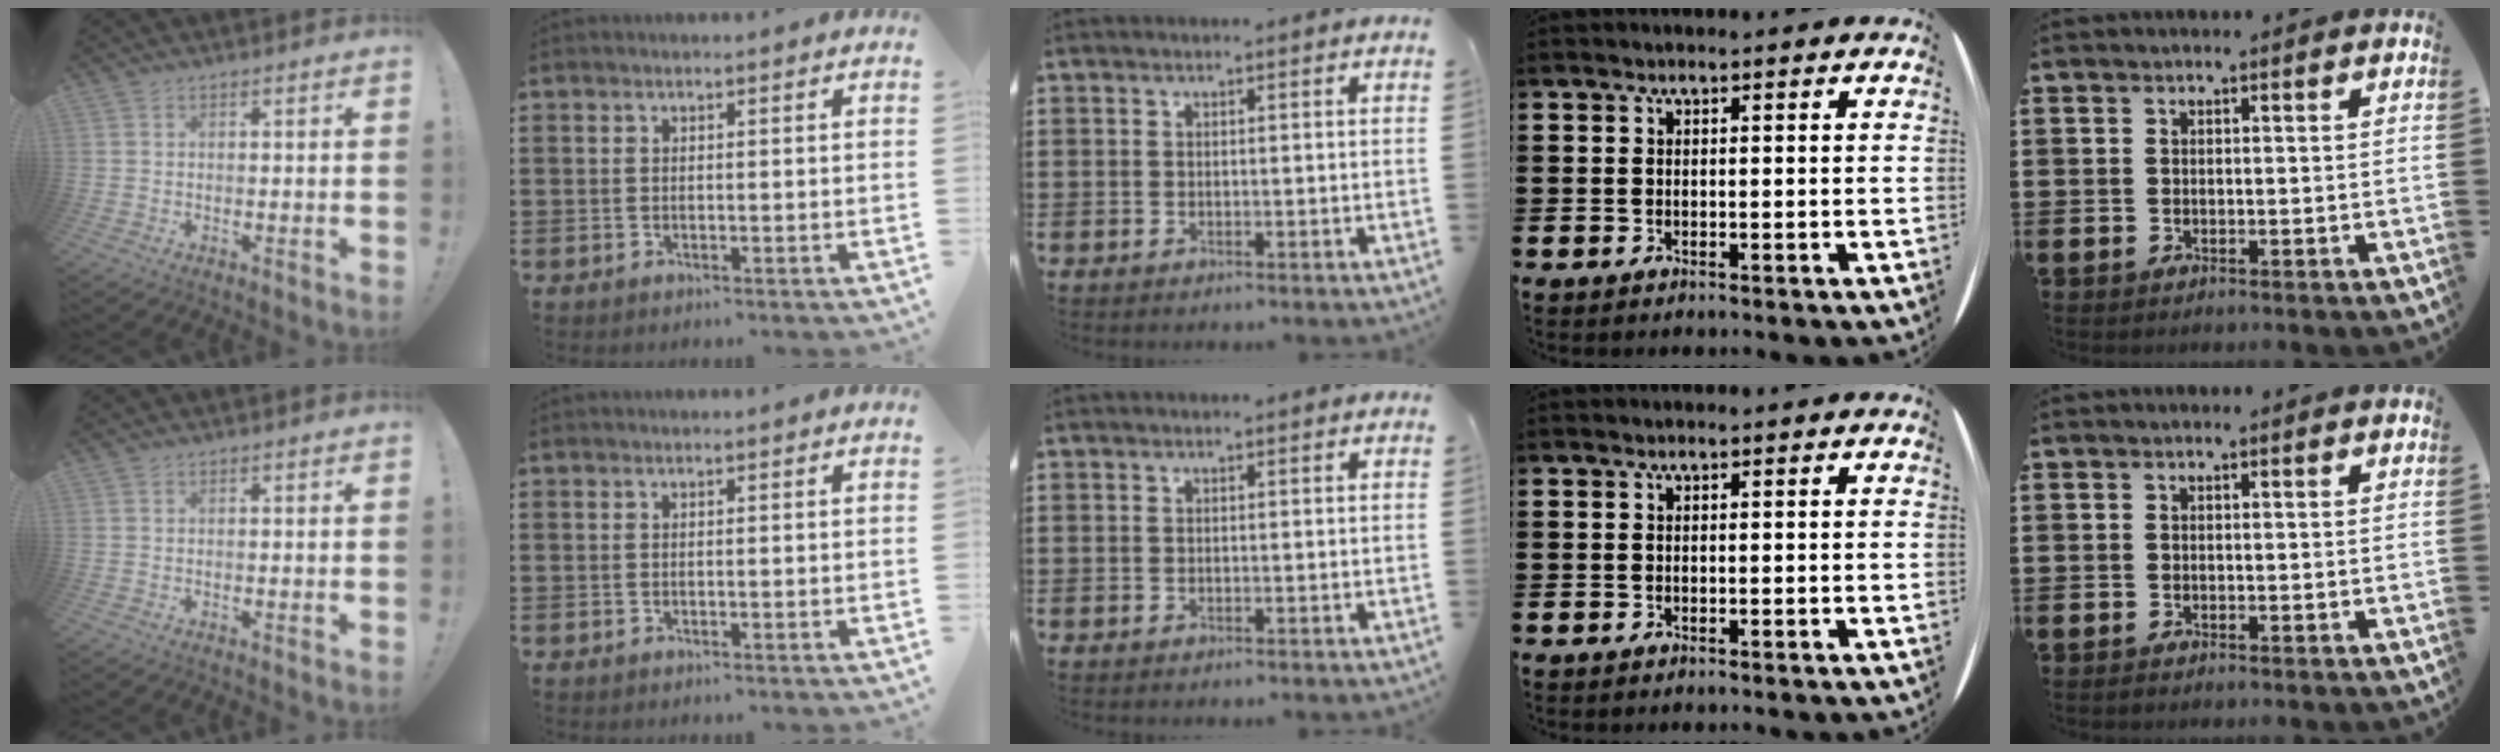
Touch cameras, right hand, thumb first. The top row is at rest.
{}